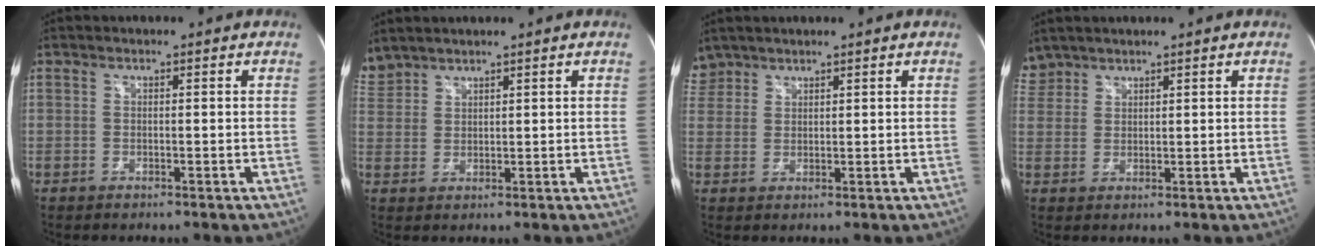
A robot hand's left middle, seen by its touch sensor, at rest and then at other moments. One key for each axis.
{"total": 4.1, "fx": 3.9, "fy": 1.0, "fz": 0.2, "tx": -0.021, "ty": 0.018, "tz": 0.091}
{"total": 3.2, "fx": 2.8, "fy": 1.5, "fz": -0.3, "tx": 0.009, "ty": 0.011, "tz": 0.058}
{"total": 3.3, "fx": 3.0, "fy": 1.4, "fz": -0.3, "tx": 0.006, "ty": 0.013, "tz": 0.063}